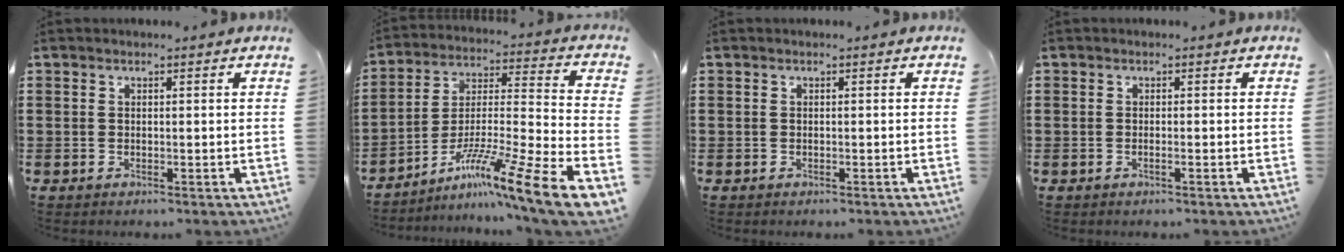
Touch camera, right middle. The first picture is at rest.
{"total": 12.0, "force": [-8.4, -0.4, 8.6], "torque": [-0.148, -0.004, -0.163]}
{"total": 0.8, "force": [-0.7, 0.3, 0.2], "torque": [-0.005, 0.001, -0.015]}
{"total": 0.9, "force": [-0.7, 0.1, 0.5], "torque": [-0.012, -0.002, -0.013]}